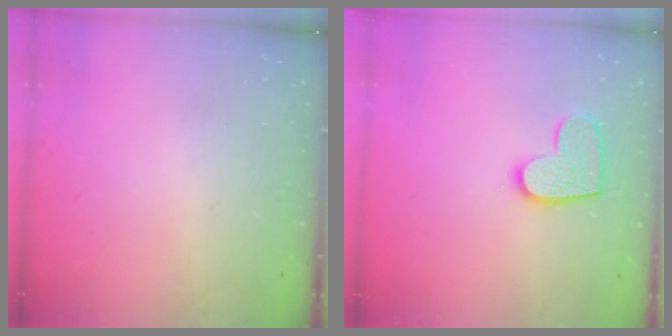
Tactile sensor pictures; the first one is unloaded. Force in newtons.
{"total": 10.5, "press": 10.5, "slide": 0.6}